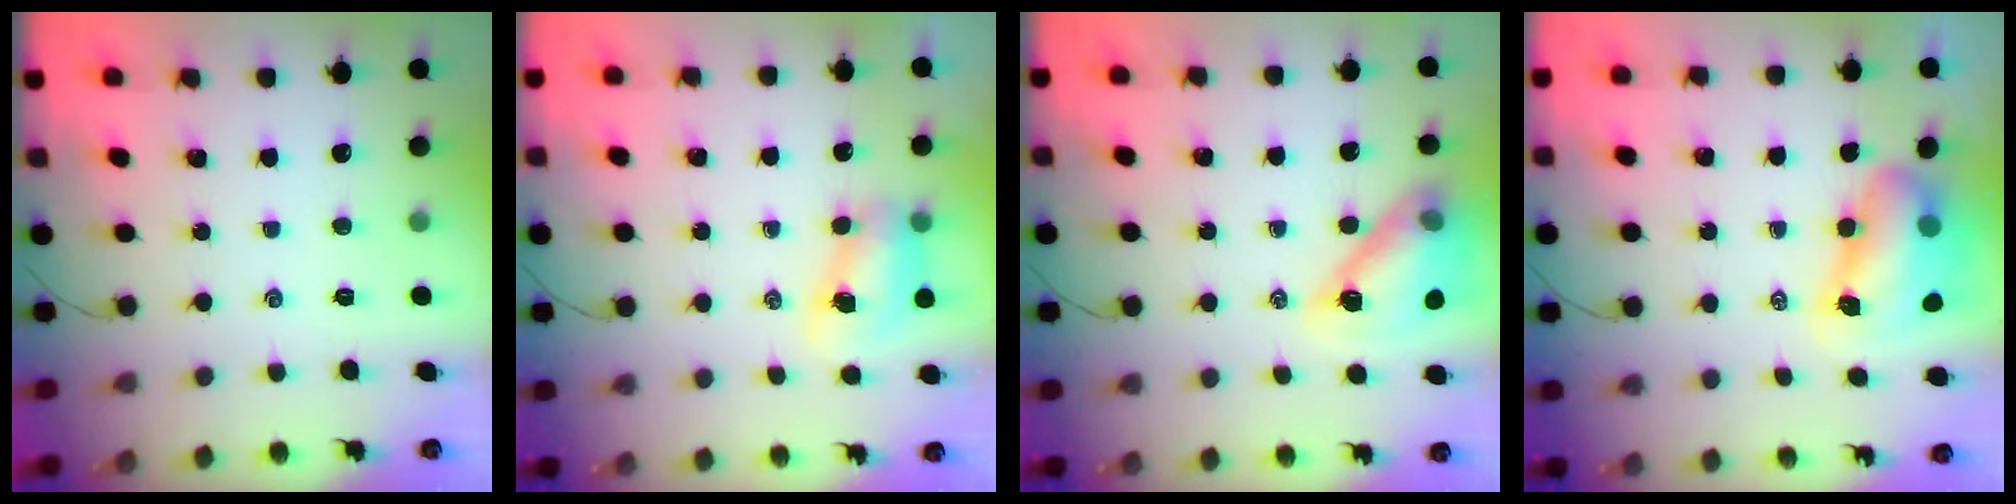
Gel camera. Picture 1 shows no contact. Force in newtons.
{"total": 7.6, "press": 7.5, "slide": 1.0}
{"total": 14.1, "press": 13.6, "slide": 4.0}
{"total": 10.8, "press": 10.3, "slide": 3.0}